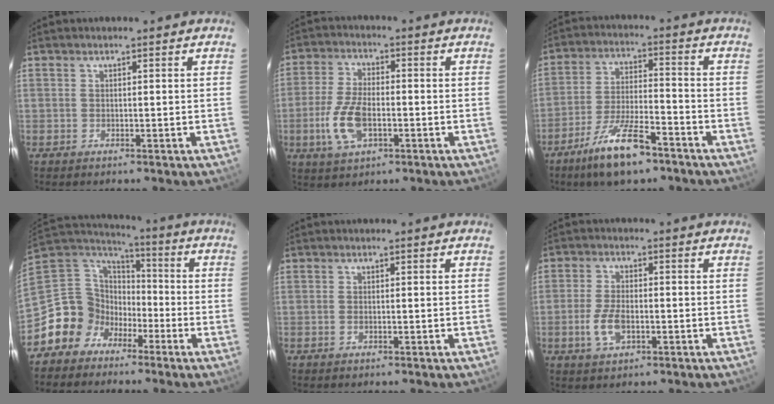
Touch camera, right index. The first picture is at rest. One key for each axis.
{"total": 9.5, "fx": -2.8, "fy": 4.7, "fz": 7.8, "tx": -0.172, "ty": -0.001, "tz": -0.050}
{"total": 12.1, "fx": -8.5, "fy": 3.2, "fz": 8.0, "tx": -0.170, "ty": -0.013, "tz": -0.151}
{"total": 12.7, "fx": -6.3, "fy": 10.7, "fz": 2.8, "tx": -0.082, "ty": 0.031, "tz": -0.124}
{"total": 0.5, "fx": -0.2, "fy": 0.2, "fz": 0.4, "tx": -0.008, "ty": 0.000, "tz": -0.004}
{"total": 6.0, "fx": -1.9, "fy": 3.0, "fz": 4.8, "tx": -0.107, "ty": -0.001, "tz": -0.034}